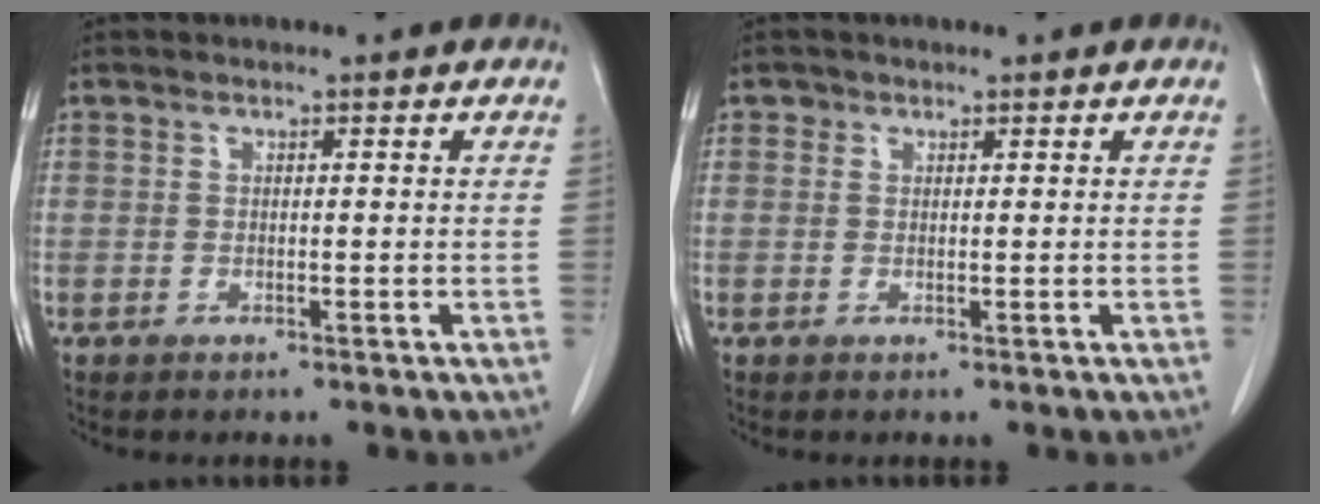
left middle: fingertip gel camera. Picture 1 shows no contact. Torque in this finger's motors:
{"motor_torque": [-0.17, 0.17, -0.11, -0.02]}